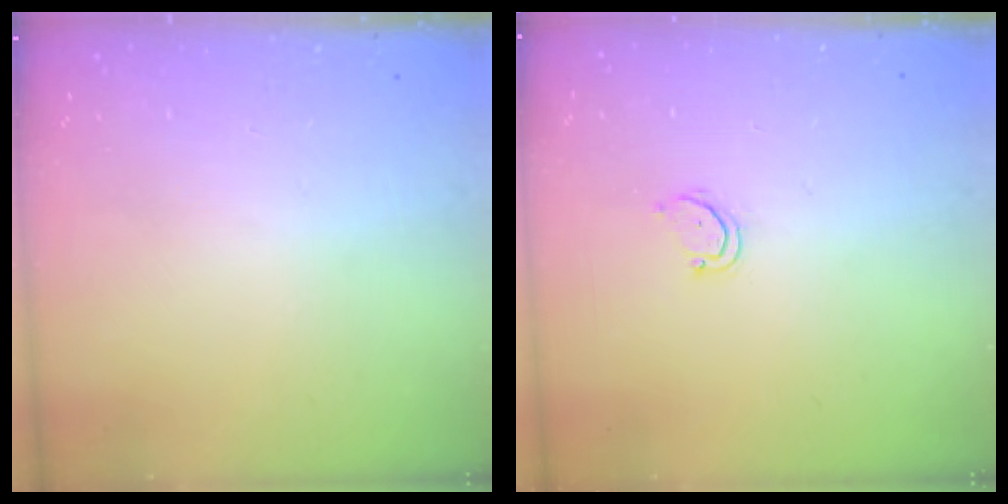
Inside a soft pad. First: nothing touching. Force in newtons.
{"total": 2.7, "press": 2.7, "slide": 0.3}